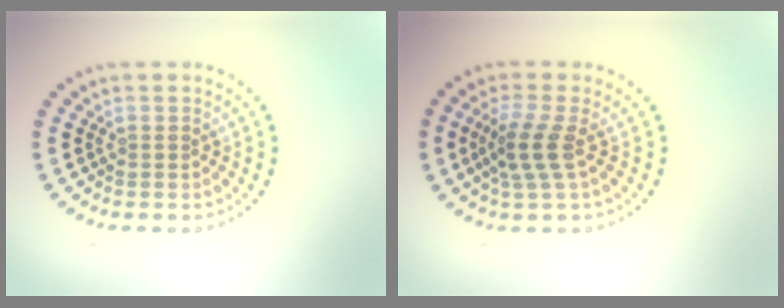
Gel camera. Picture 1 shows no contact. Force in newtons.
{"total": 2.8, "press": 2.4, "slide": 1.4}